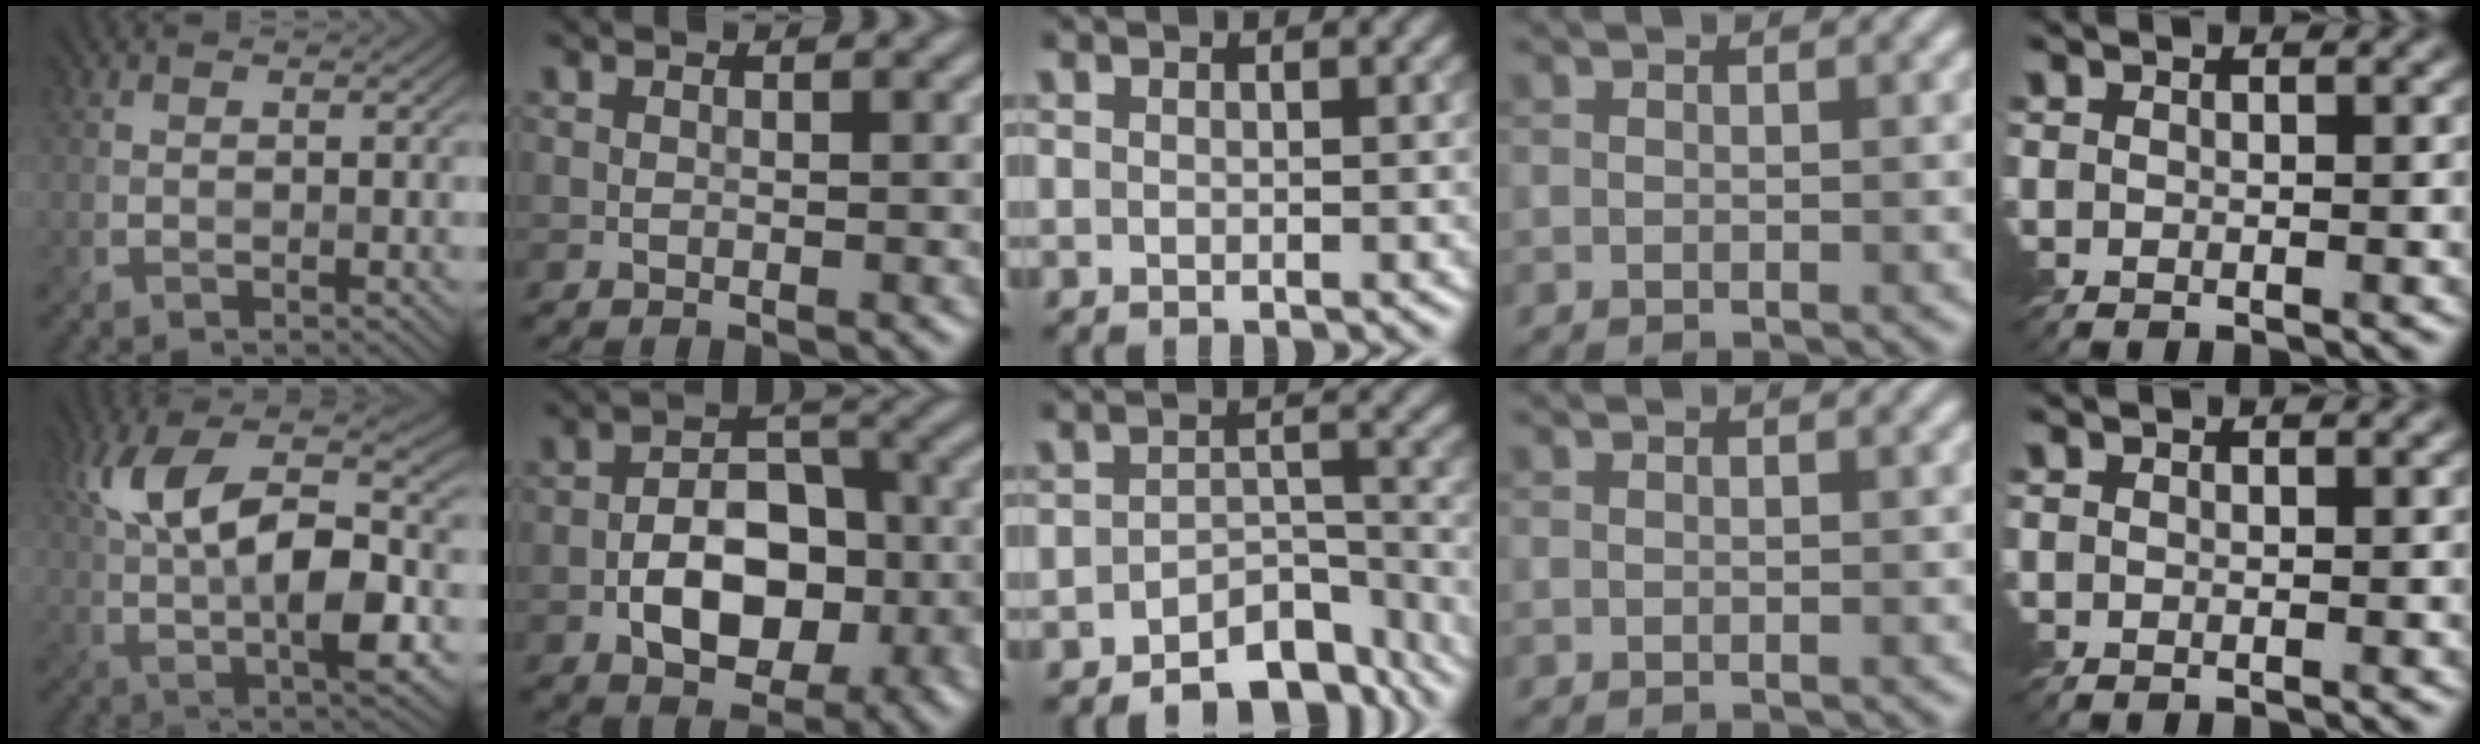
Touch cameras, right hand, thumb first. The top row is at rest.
{"thumb": {"total": 12.3, "force": [1.8, 4.8, 11.2], "torque": [-0.198, 0.007, 0.026]}, "index": {"total": 7.6, "force": [-2.5, 4.5, 5.7], "torque": [-0.085, 0.007, -0.042]}, "middle": {"total": 6.2, "force": [-4.7, 2.9, 2.8], "torque": [-0.026, -0.005, -0.073]}}